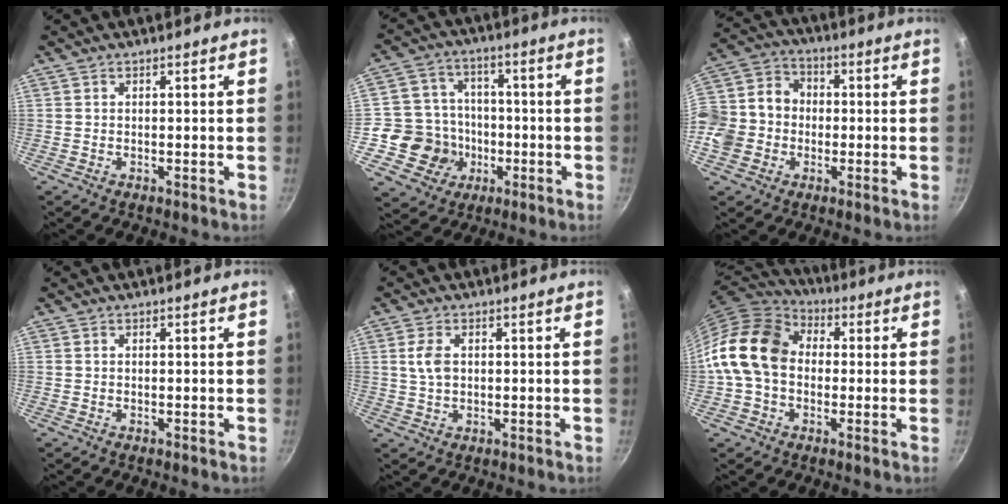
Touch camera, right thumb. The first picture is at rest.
{"total": 12.2, "force": [-2.9, 11.3, 3.5], "torque": [-0.027, 0.033, -0.052]}
{"total": 14.8, "force": [-2.6, 12.7, 7.1], "torque": [-0.126, 0.042, -0.060]}
{"total": 0.0}
{"total": 4.2, "force": [0.7, 2.7, 3.1], "torque": [-0.059, 0.004, 0.012]}
{"total": 15.4, "force": [0.5, 11.8, 10.0], "torque": [-0.160, 0.031, -0.009]}